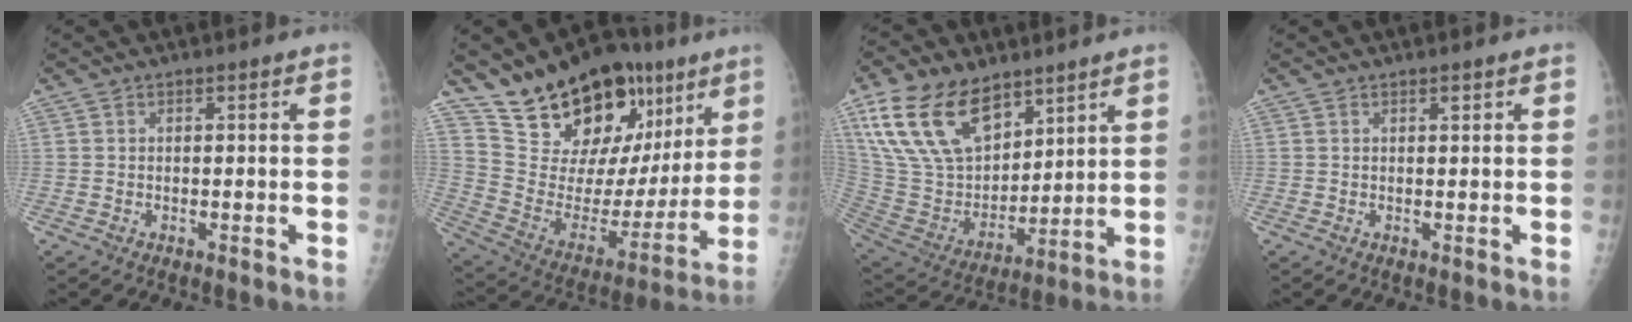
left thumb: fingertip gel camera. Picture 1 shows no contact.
{"total": 25.6, "force": [15.4, 13.7, 15.3], "torque": [-0.185, -0.046, 0.259]}
{"total": 20.4, "force": [12.1, 11.5, 11.7], "torque": [-0.196, -0.048, 0.240]}
{"total": 0.6, "force": [0.3, 0.3, 0.4], "torque": [-0.003, -0.001, 0.005]}